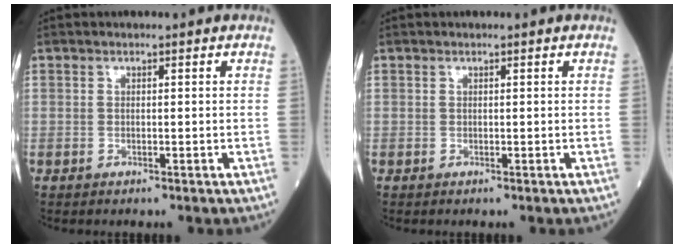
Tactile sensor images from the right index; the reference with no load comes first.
{"total": 0.0}